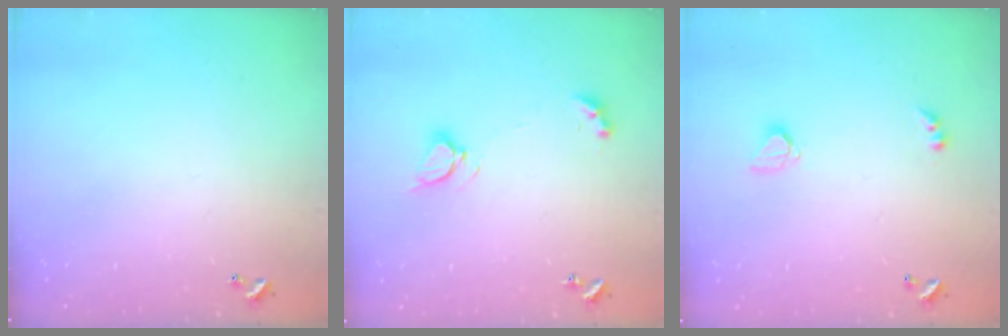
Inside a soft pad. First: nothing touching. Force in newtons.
{"total": 5.5, "press": 5.5, "slide": 0.7}
{"total": 3.3, "press": 3.3, "slide": 0.2}